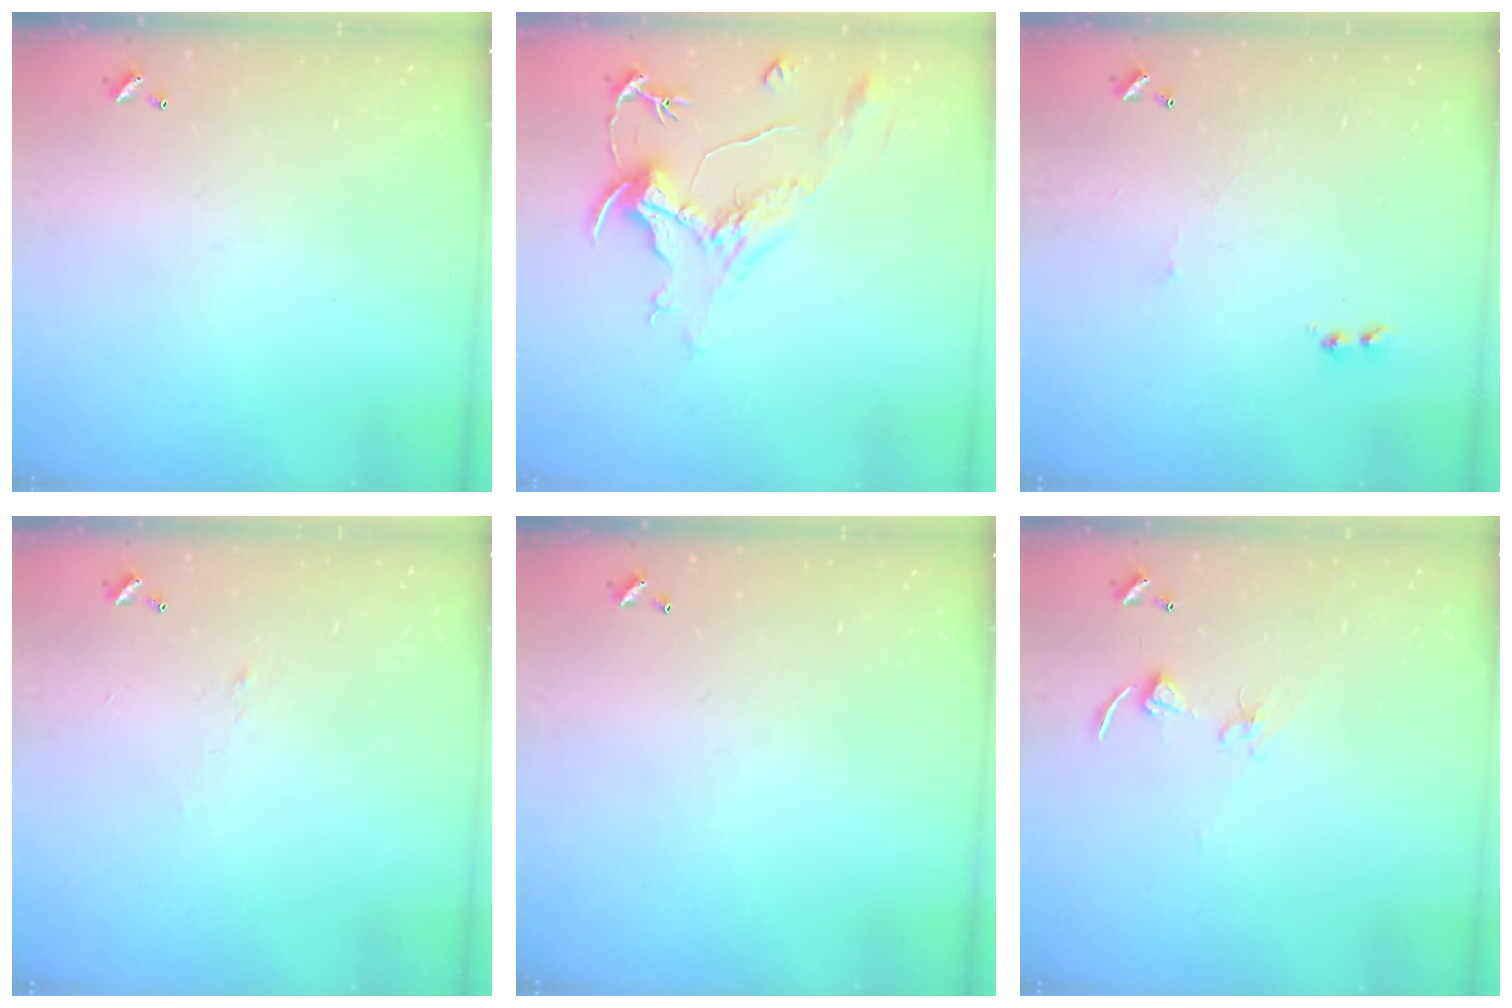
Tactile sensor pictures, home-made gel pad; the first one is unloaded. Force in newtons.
{"total": 2.1, "press": 1.6, "slide": 1.4}
{"total": 1.5, "press": 1.4, "slide": 0.6}
{"total": 0.9, "press": 0.6, "slide": 0.6}
{"total": 0.0}
{"total": 2.7, "press": 2.7, "slide": 0.2}